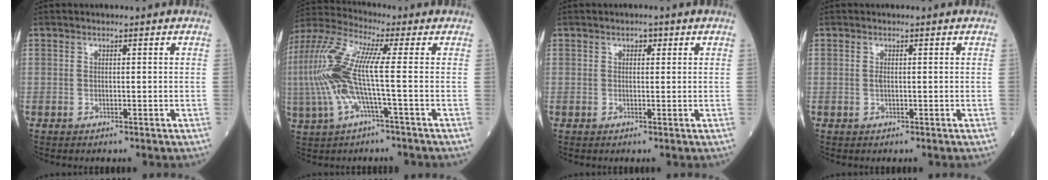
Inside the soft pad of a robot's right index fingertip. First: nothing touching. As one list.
[{"total": 11.9, "force": [-1.0, 1.3, 11.8], "torque": [-0.280, 0.021, -0.028]}, {"total": 1.1, "force": [0.6, 0.7, 0.6], "torque": [-0.006, 0.003, 0.007]}, {"total": 0.6, "force": [0.0, 0.2, 0.6], "torque": [-0.015, 0.000, -0.001]}]